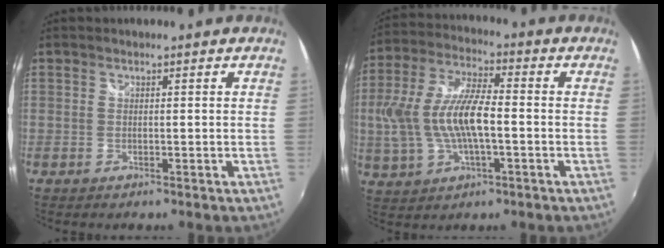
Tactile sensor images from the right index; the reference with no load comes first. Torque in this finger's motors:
{"motor_torque": [0.56, -0.05, 0.41, 0.21]}